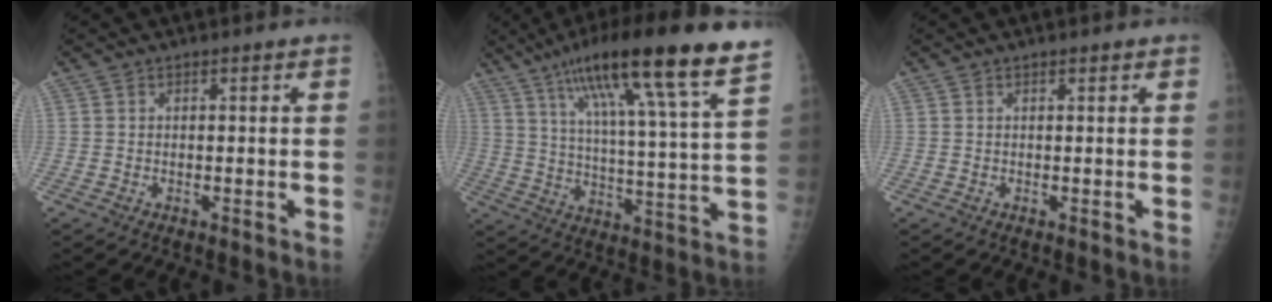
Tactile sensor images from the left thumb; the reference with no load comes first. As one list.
[{"total": 22.1, "force": [14.1, 1.8, 17.0], "torque": [-0.258, -0.033, 0.218]}, {"total": 0.8, "force": [0.6, 0.3, 0.4], "torque": [-0.005, -0.002, 0.006]}]